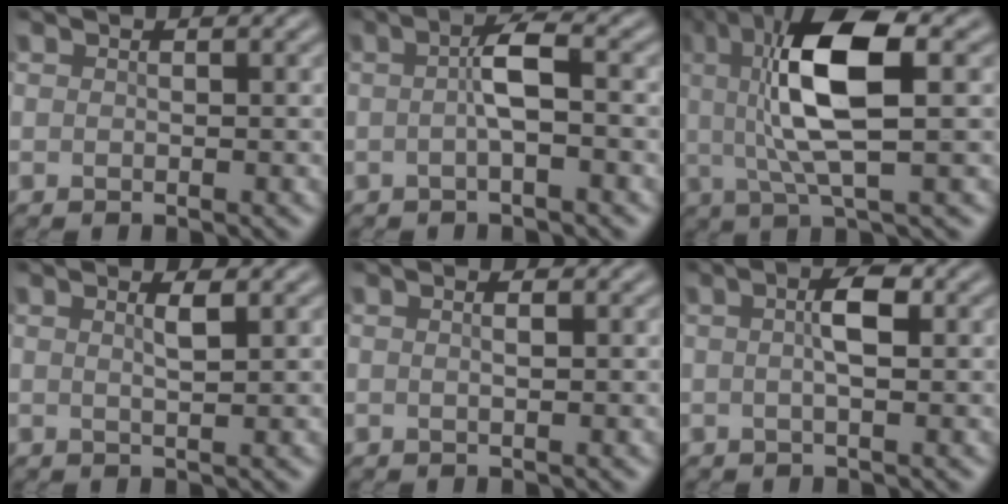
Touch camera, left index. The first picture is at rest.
{"total": 2.9, "force": [-0.2, 0.6, 2.8], "torque": [-0.059, 0.007, -0.007]}
{"total": 9.2, "force": [1.7, 2.7, 8.6], "torque": [-0.168, 0.012, 0.027]}
{"total": 1.3, "force": [0.6, -0.1, 1.1], "torque": [-0.026, 0.001, 0.015]}
{"total": 0.9, "force": [0.1, 0.3, 0.9], "torque": [-0.010, 0.000, 0.007]}
{"total": 2.8, "force": [0.4, 0.6, 2.7], "torque": [-0.055, 0.007, 0.005]}